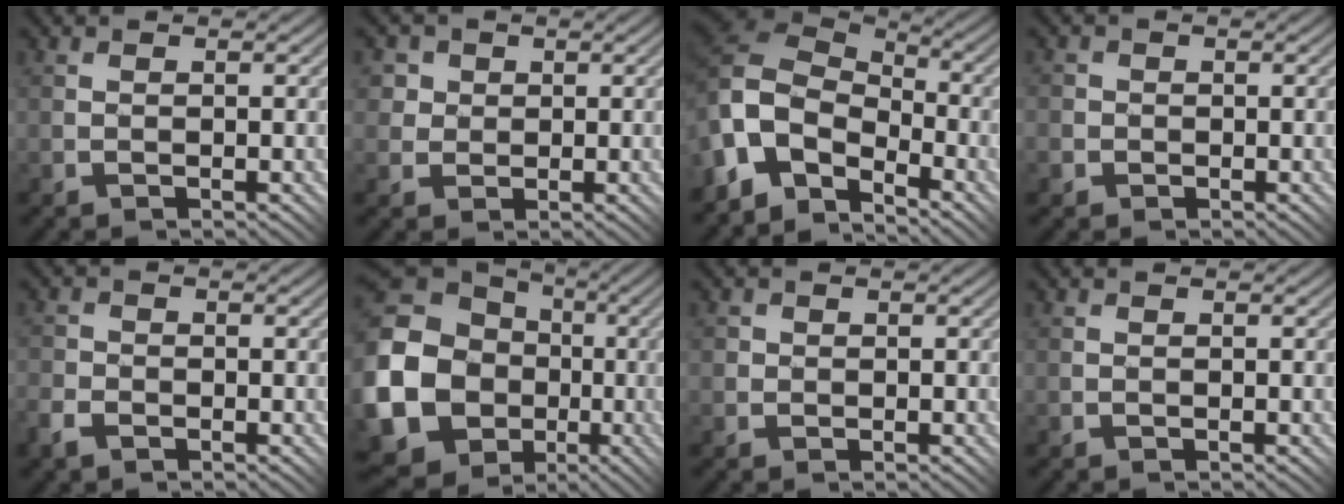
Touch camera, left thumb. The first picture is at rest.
{"total": 4.7, "force": [2.0, 4.1, 1.0], "torque": [-0.036, 0.012, 0.029]}
{"total": 10.2, "force": [-4.6, 7.3, 5.5], "torque": [-0.139, 0.007, -0.103]}
{"total": 3.3, "force": [-0.4, 3.3, 0.1], "torque": [-0.005, 0.016, -0.030]}
{"total": 3.2, "force": [-2.0, 2.2, 1.3], "torque": [-0.039, -0.005, -0.047]}
{"total": 23.7, "force": [-3.7, 21.5, 9.3], "torque": [-0.260, -0.033, -0.091]}
{"total": 1.6, "force": [0.3, 1.6, 0.0], "torque": [-0.001, 0.003, -0.004]}
{"total": 0.0}